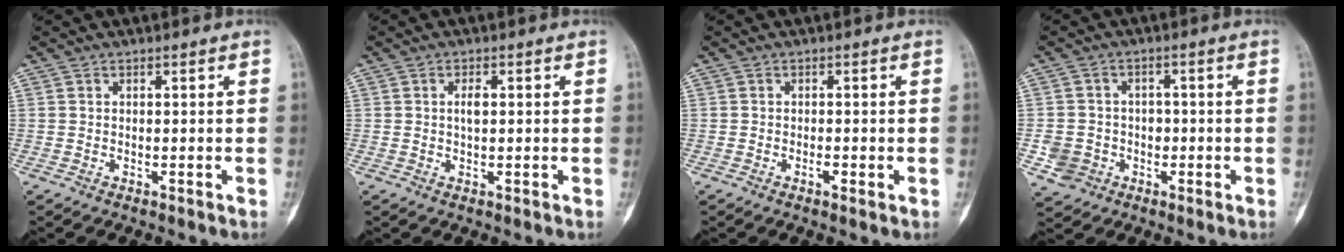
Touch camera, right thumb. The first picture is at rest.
{"total": 1.8, "force": [0.3, 0.8, 1.6], "torque": [-0.031, 0.001, 0.003]}
{"total": 1.6, "force": [-0.6, 0.5, 1.4], "torque": [-0.020, 0.001, -0.010]}
{"total": 5.6, "force": [-1.8, 5.3, 0.9], "torque": [0.008, 0.018, -0.029]}